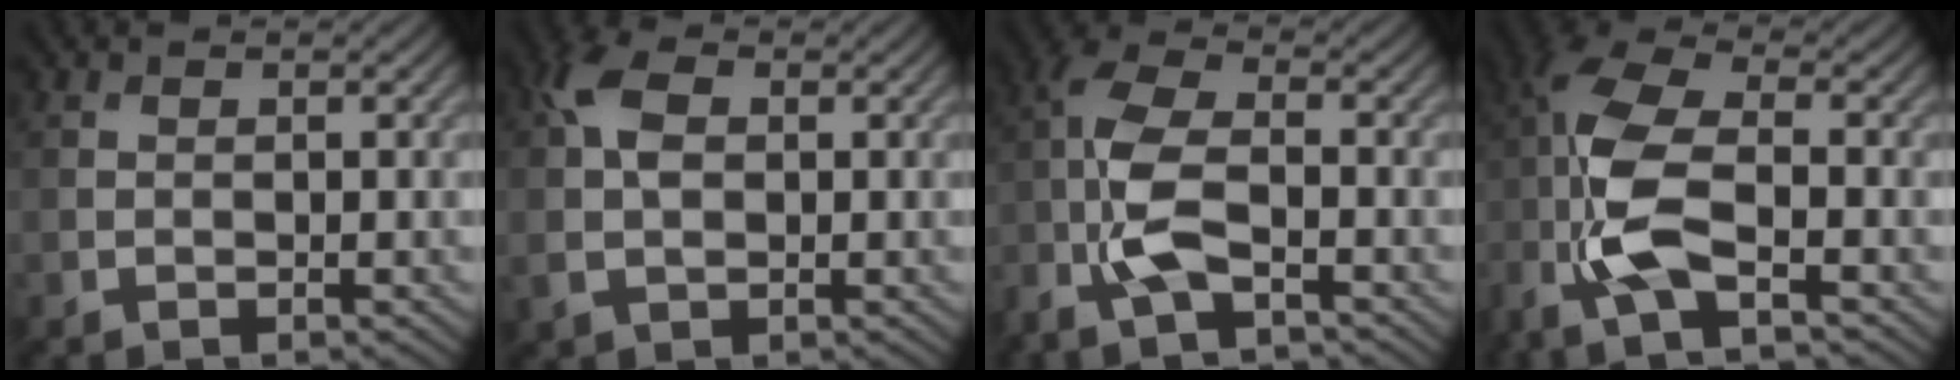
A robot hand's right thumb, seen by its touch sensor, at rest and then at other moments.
{"total": 5.2, "force": [0.8, 3.3, 3.9], "torque": [-0.095, 0.007, 0.007]}
{"total": 7.5, "force": [-3.3, 3.0, 6.1], "torque": [-0.143, 0.005, -0.080]}
{"total": 10.7, "force": [-4.0, 4.1, 9.0], "torque": [-0.206, 0.000, -0.091]}